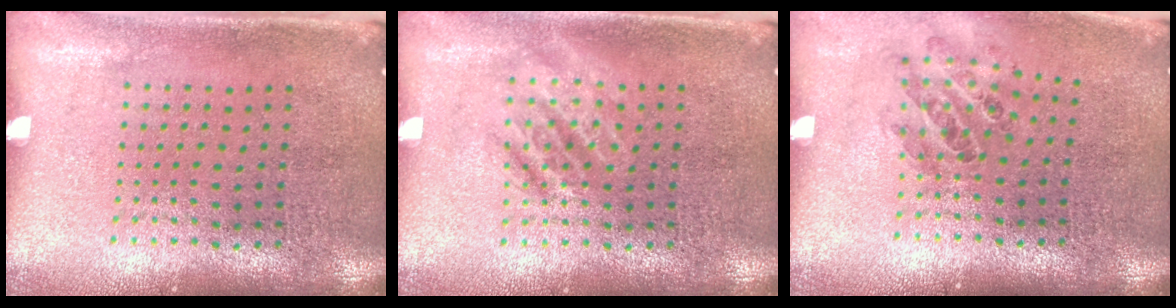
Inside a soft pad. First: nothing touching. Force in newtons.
{"total": 2.0, "press": 2.0, "slide": 0.3}
{"total": 0.9, "press": 0.9, "slide": 0.2}